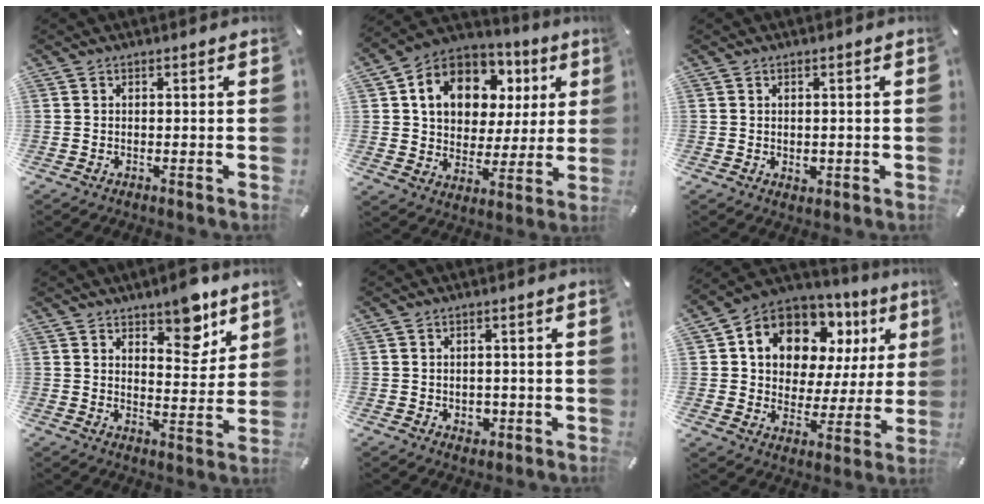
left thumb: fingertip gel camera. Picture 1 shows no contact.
{"total": 13.4, "force": [5.2, 10.6, 6.4], "torque": [-0.118, -0.019, 0.100]}
{"total": 1.6, "force": [-0.2, 1.3, 0.9], "torque": [-0.017, 0.002, -0.002]}
{"total": 9.2, "force": [7.0, 4.3, 4.1], "torque": [-0.034, -0.050, 0.117]}
{"total": 2.4, "force": [-0.3, 2.1, 1.1], "torque": [-0.005, -0.004, -0.008]}
{"total": 11.8, "force": [6.6, 8.5, 4.9], "torque": [-0.093, -0.048, 0.122]}